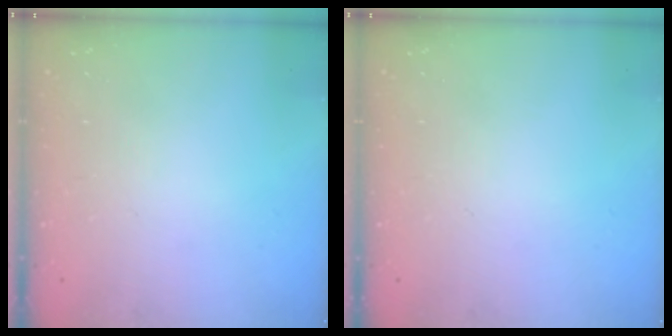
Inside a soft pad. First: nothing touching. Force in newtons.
{"total": 0.0}